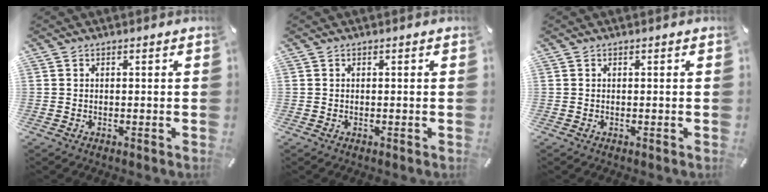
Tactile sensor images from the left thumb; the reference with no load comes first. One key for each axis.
{"total": 0.0}
{"total": 0.0}